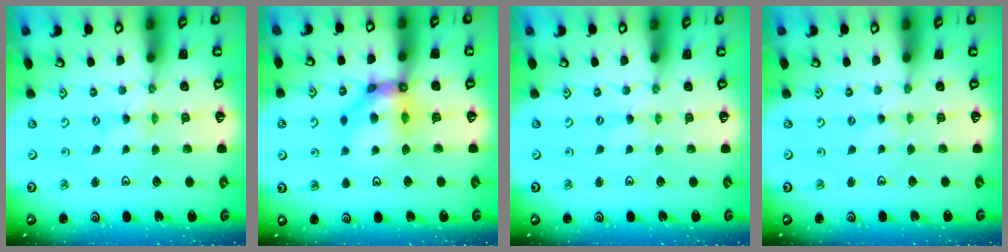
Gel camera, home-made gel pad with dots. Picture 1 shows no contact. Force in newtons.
{"total": 11.8, "press": 11.8, "slide": 1.0}
{"total": 0.6, "press": 0.5, "slide": 0.2}
{"total": 0.9, "press": 0.9, "slide": 0.2}